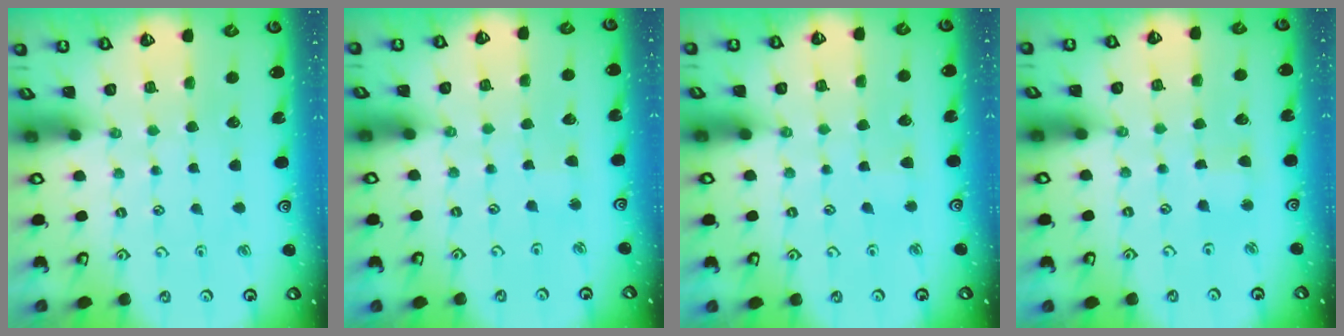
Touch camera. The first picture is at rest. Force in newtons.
{"total": 1.6, "press": 1.5, "slide": 0.2}
{"total": 2.7, "press": 2.7, "slide": 0.4}
{"total": 3.0, "press": 3.0, "slide": 0.3}